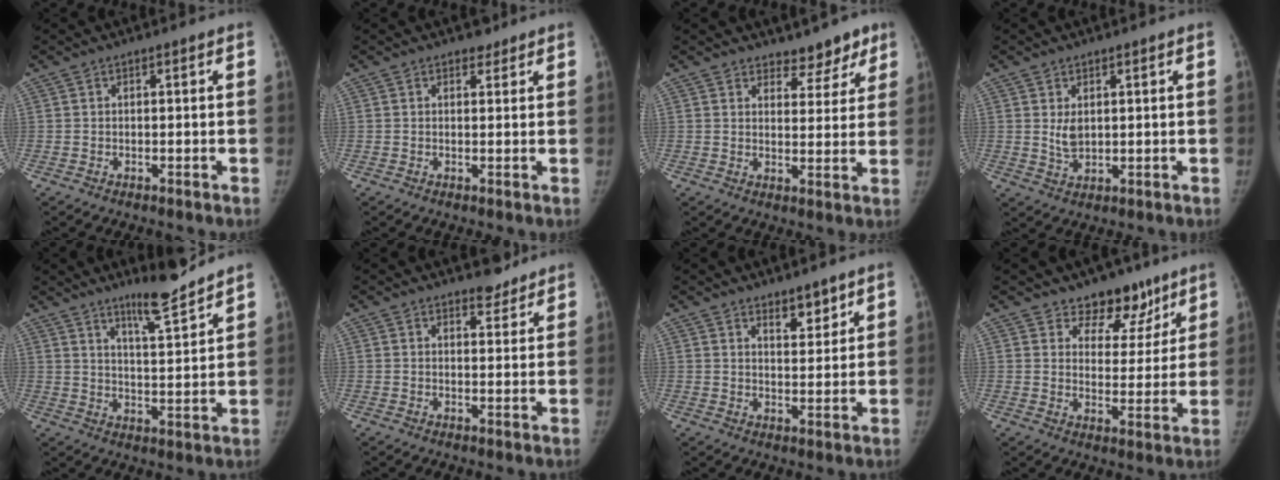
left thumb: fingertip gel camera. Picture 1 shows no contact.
{"total": 1.6, "force": [1.2, 1.0, 0.2], "torque": [0.010, -0.006, 0.011]}
{"total": 6.0, "force": [4.8, 3.4, 1.3], "torque": [0.023, -0.031, 0.063]}
{"total": 3.4, "force": [0.9, 2.2, 2.4], "torque": [-0.032, -0.011, 0.023]}
{"total": 8.8, "force": [7.3, 0.7, 5.0], "torque": [-0.072, -0.060, 0.122]}
{"total": 3.2, "force": [2.8, 1.5, 0.6], "torque": [0.013, -0.020, 0.038]}
{"total": 4.8, "force": [3.5, 2.0, 2.7], "torque": [-0.019, -0.027, 0.055]}
{"total": 9.5, "force": [7.0, 5.9, 2.7], "torque": [0.016, -0.037, 0.104]}